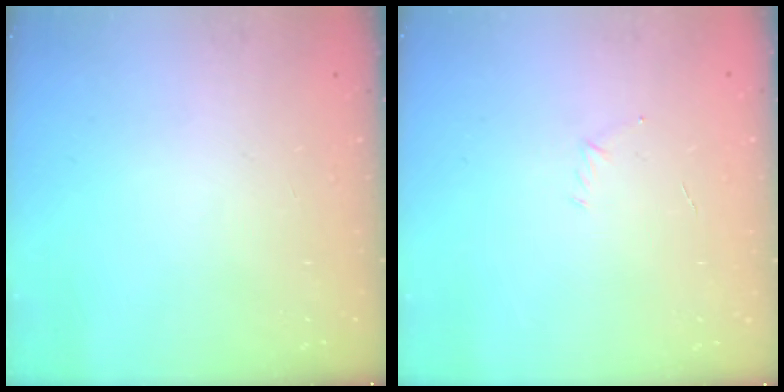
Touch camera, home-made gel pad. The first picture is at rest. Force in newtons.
{"total": 2.9, "press": 2.8, "slide": 0.8}